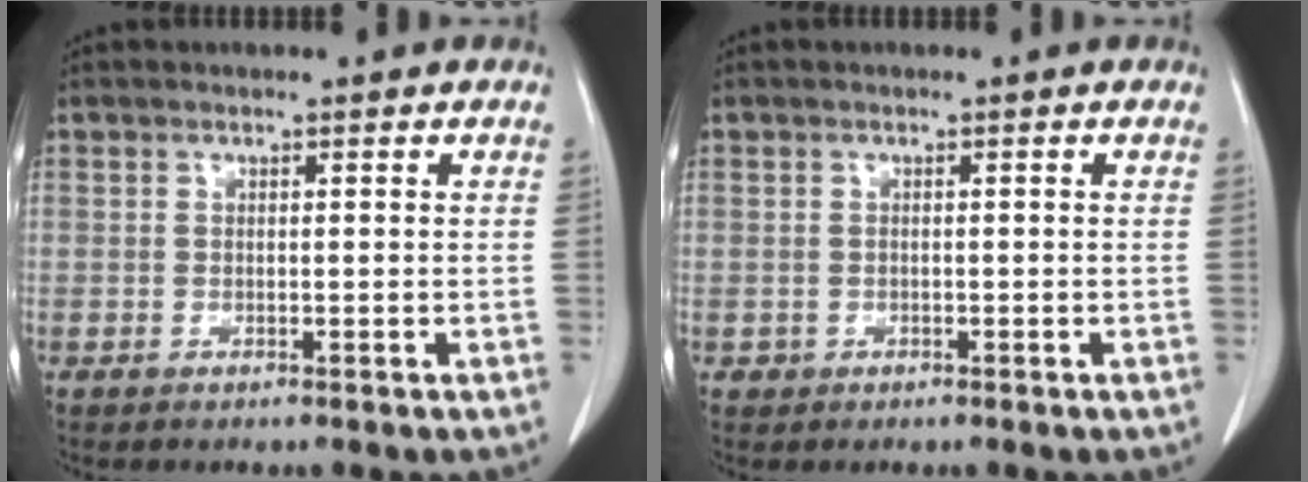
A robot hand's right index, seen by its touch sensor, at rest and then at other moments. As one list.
[{"total": 1.3, "force": [-0.4, 1.2, 0.1], "torque": [0.000, 0.005, -0.004]}]